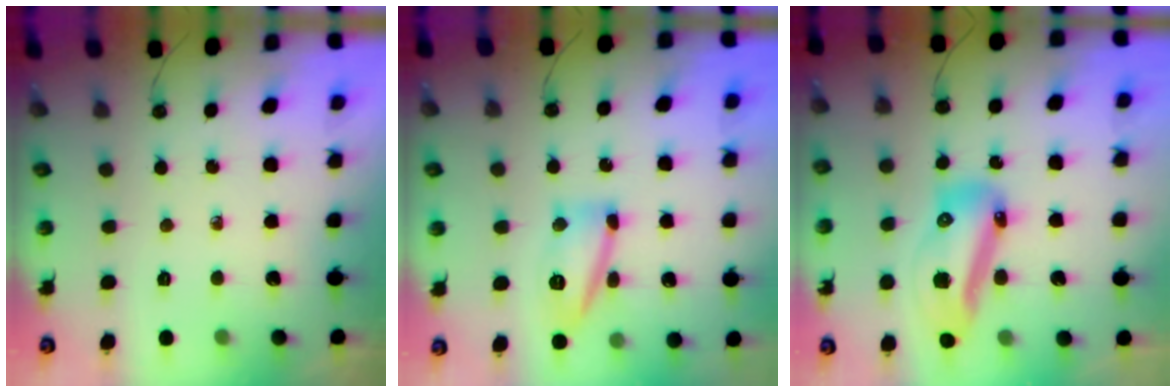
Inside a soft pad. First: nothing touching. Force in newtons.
{"total": 13.3, "press": 13.3, "slide": 1.2}
{"total": 16.0, "press": 15.8, "slide": 2.3}